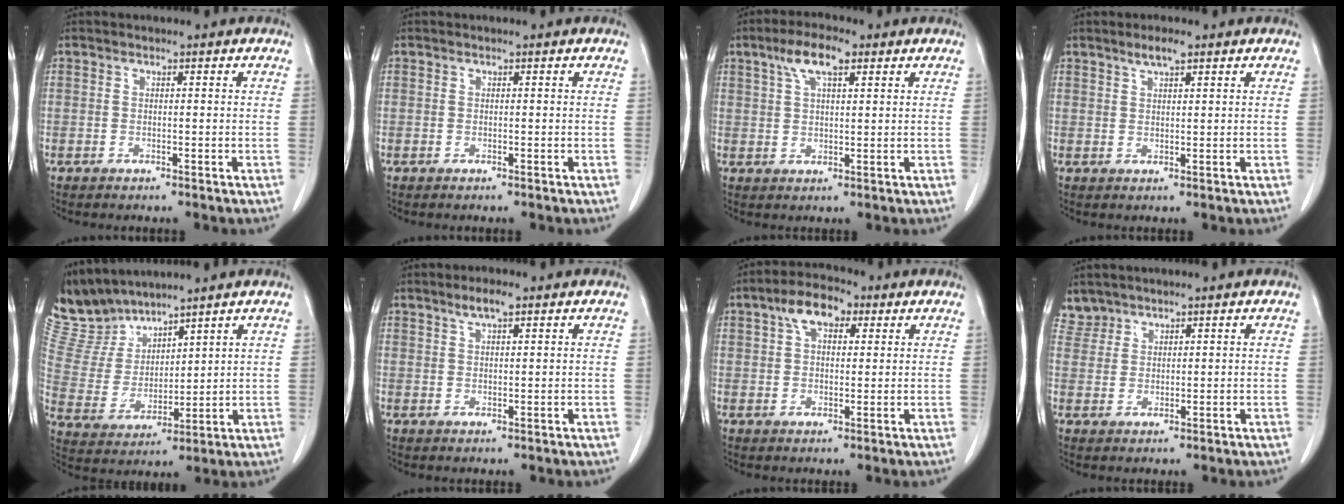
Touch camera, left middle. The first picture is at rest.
{"total": 0.0}
{"total": 6.0, "force": [3.4, 1.7, 4.7], "torque": [-0.095, 0.015, 0.061]}
{"total": 2.6, "force": [1.8, 0.4, 1.7], "torque": [-0.035, 0.002, 0.035]}
{"total": 9.1, "force": [8.9, 1.7, 0.6], "torque": [-0.037, 0.010, 0.205]}
{"total": 2.8, "force": [2.0, 0.5, 2.0], "torque": [-0.040, 0.004, 0.037]}
{"total": 6.4, "force": [3.0, 3.2, 4.6], "torque": [-0.083, 0.023, 0.051]}
{"total": 2.7, "force": [2.4, 1.0, -0.5], "torque": [0.013, 0.010, 0.050]}